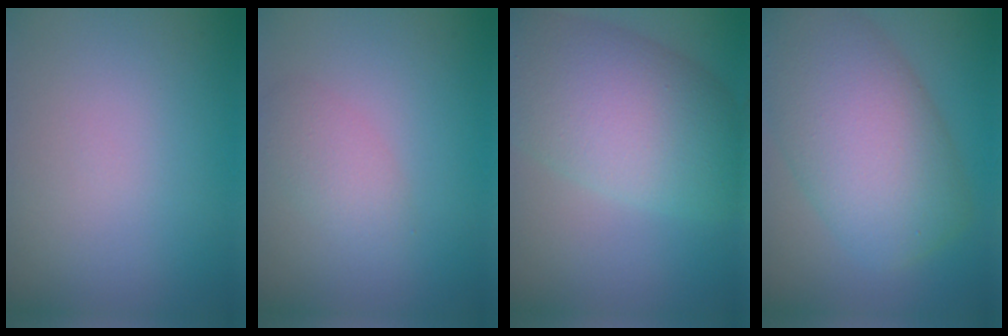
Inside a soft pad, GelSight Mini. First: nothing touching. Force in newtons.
{"total": 2.1, "press": 2.1, "slide": 0.1}
{"total": 10.0, "press": 10.0, "slide": 0.4}
{"total": 10.0, "press": 10.0, "slide": 0.5}